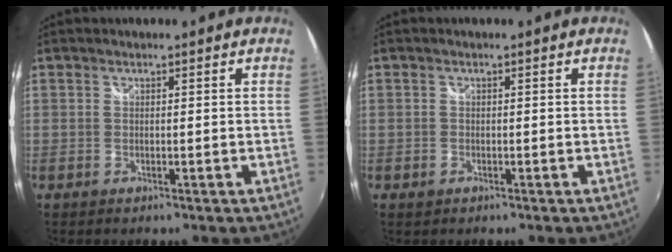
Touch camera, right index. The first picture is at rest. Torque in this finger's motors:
{"motor_torque": [-0.07, 0.07, 0.03, 0.00]}